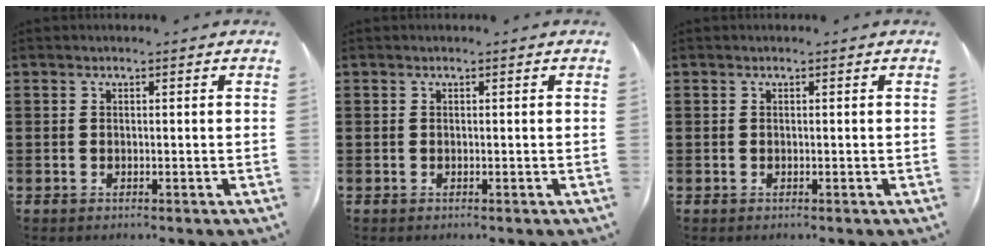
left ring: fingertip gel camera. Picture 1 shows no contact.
{"total": 0.0}
{"total": 0.0}